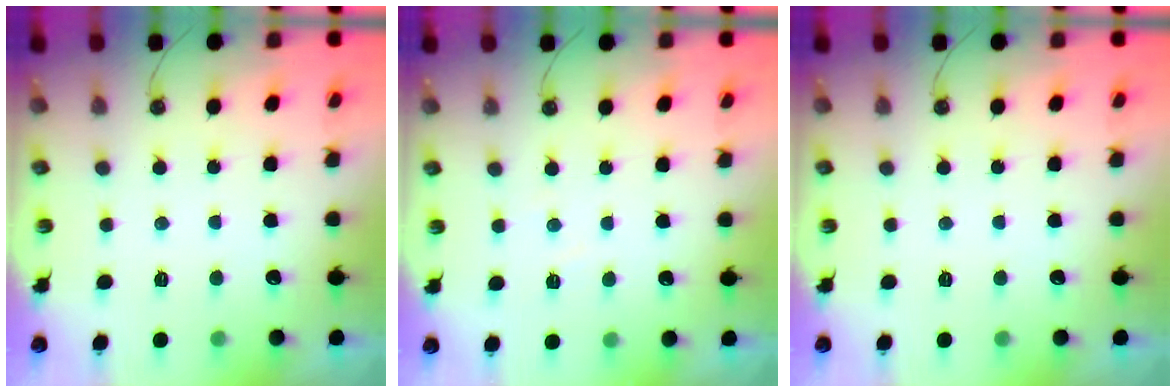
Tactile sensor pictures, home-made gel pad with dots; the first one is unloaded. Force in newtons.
{"total": 4.7, "press": 4.7, "slide": 0.6}
{"total": 0.0}